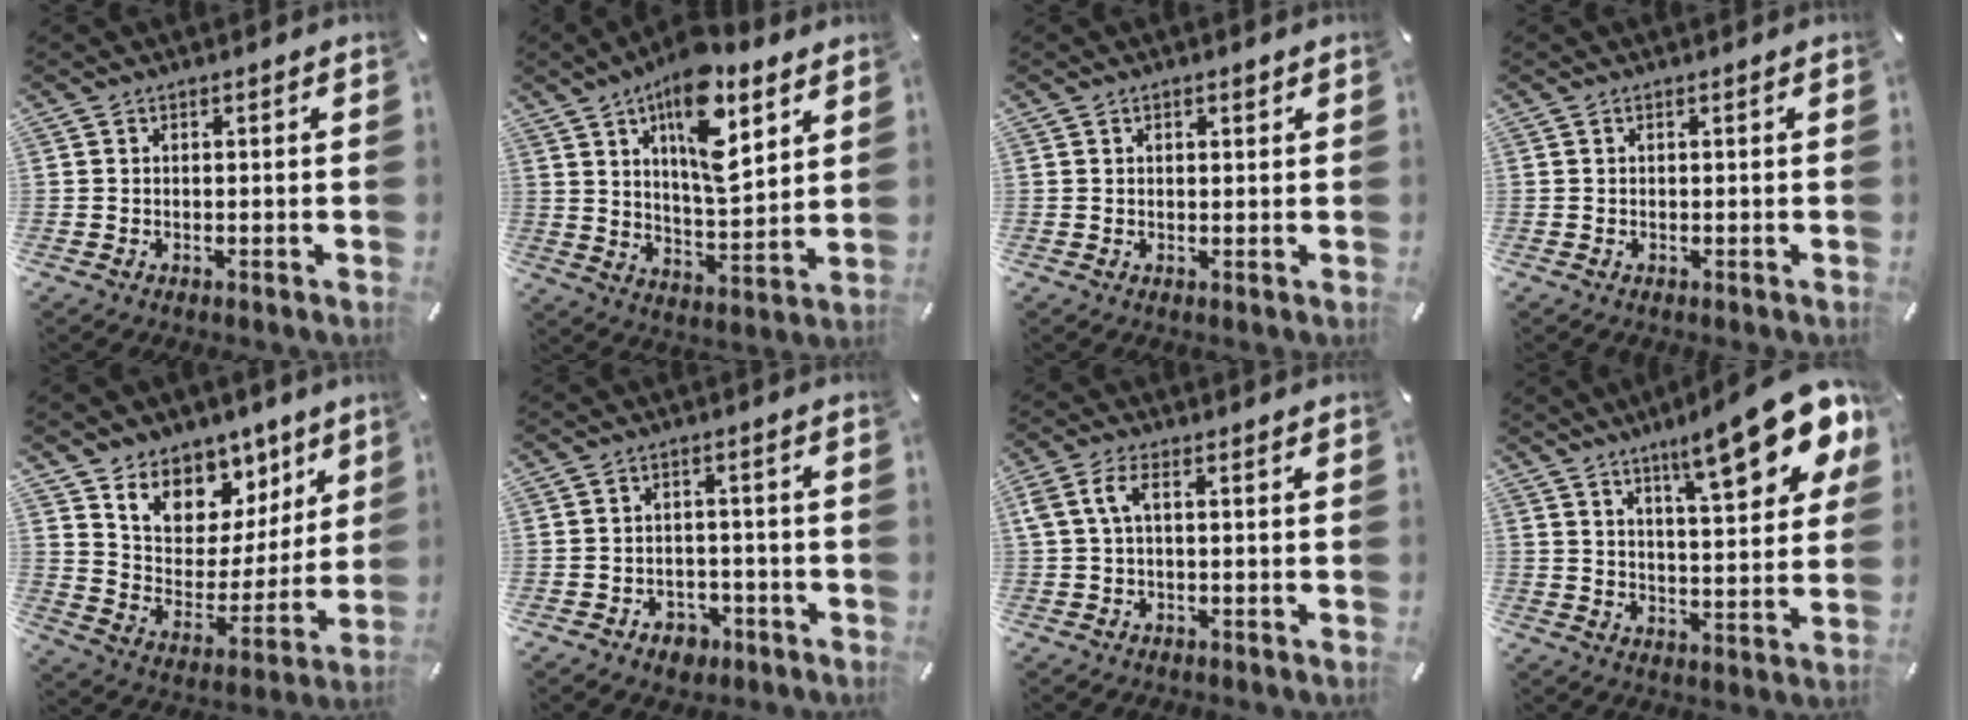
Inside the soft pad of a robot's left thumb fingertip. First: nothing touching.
{"total": 16.3, "force": [9.1, 7.0, 11.5], "torque": [-0.177, -0.040, 0.150]}
{"total": 1.1, "force": [0.6, 0.6, 0.7], "torque": [-0.014, 0.003, 0.009]}
{"total": 0.0}
{"total": 9.9, "force": [6.9, 7.0, 0.6], "torque": [-0.010, -0.088, 0.127]}
{"total": 4.2, "force": [-2.5, 3.2, 1.3], "torque": [-0.026, 0.010, -0.047]}
{"total": 4.5, "force": [0.3, 1.6, 4.2], "torque": [-0.094, 0.002, 0.002]}
{"total": 18.3, "force": [11.8, 4.9, 13.0], "torque": [-0.189, -0.071, 0.186]}